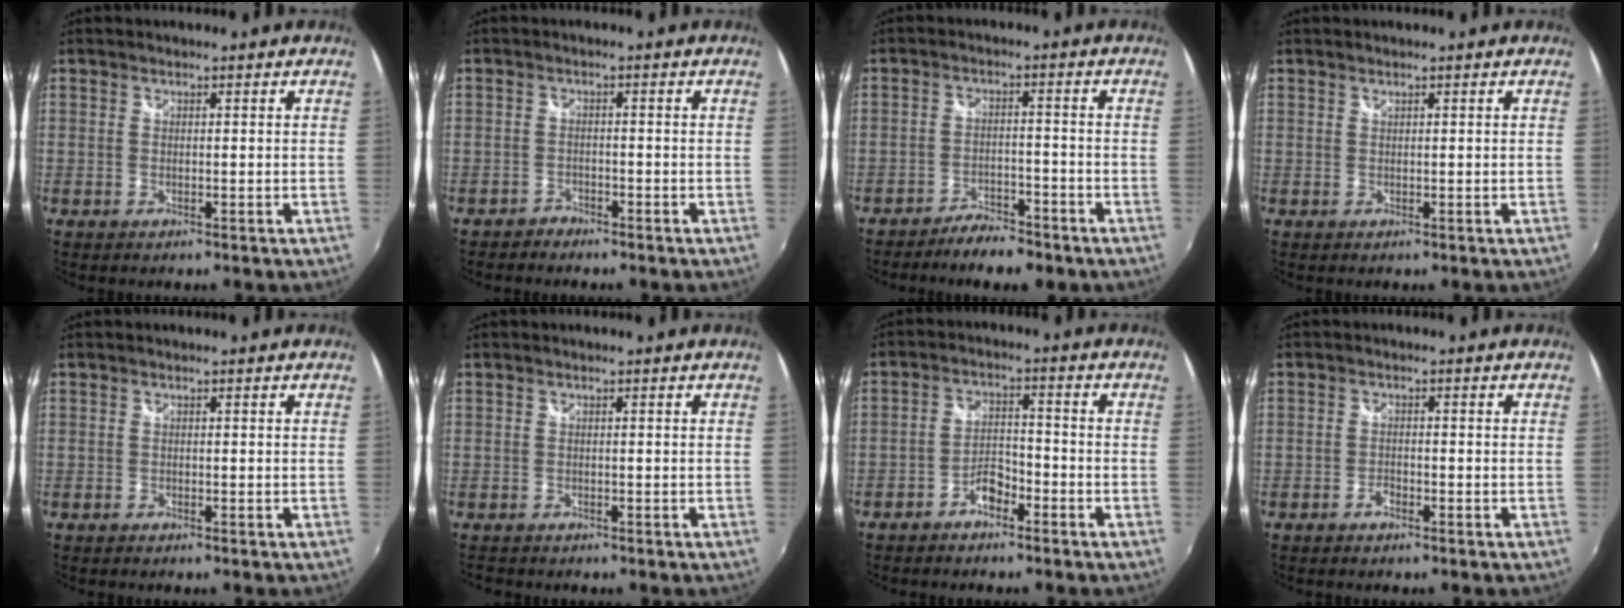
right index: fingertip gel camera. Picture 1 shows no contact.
{"total": 2.2, "force": [-2.0, 1.0, -0.2], "torque": [-0.004, 0.002, -0.039]}
{"total": 6.9, "force": [-5.8, 2.3, 2.9], "torque": [-0.076, 0.002, -0.088]}
{"total": 0.0}
{"total": 0.6, "force": [-0.5, 0.2, 0.1], "torque": [-0.002, -0.004, -0.011]}
{"total": 2.0, "force": [-1.8, 0.8, 0.4], "torque": [-0.013, -0.011, -0.026]}
{"total": 4.4, "force": [-3.3, 1.9, 2.2], "torque": [-0.052, 0.014, -0.057]}
{"total": 1.5, "force": [-1.2, 0.5, 0.7], "torque": [-0.019, 0.003, -0.024]}